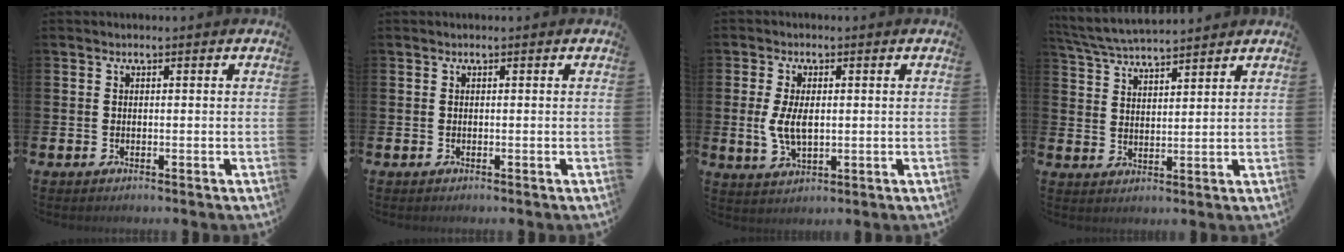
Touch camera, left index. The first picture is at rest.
{"total": 0.0}
{"total": 5.1, "force": [0.3, 2.7, 4.4], "torque": [-0.082, 0.002, 0.001]}
{"total": 5.4, "force": [5.3, 0.3, 1.0], "torque": [-0.044, -0.026, 0.096]}